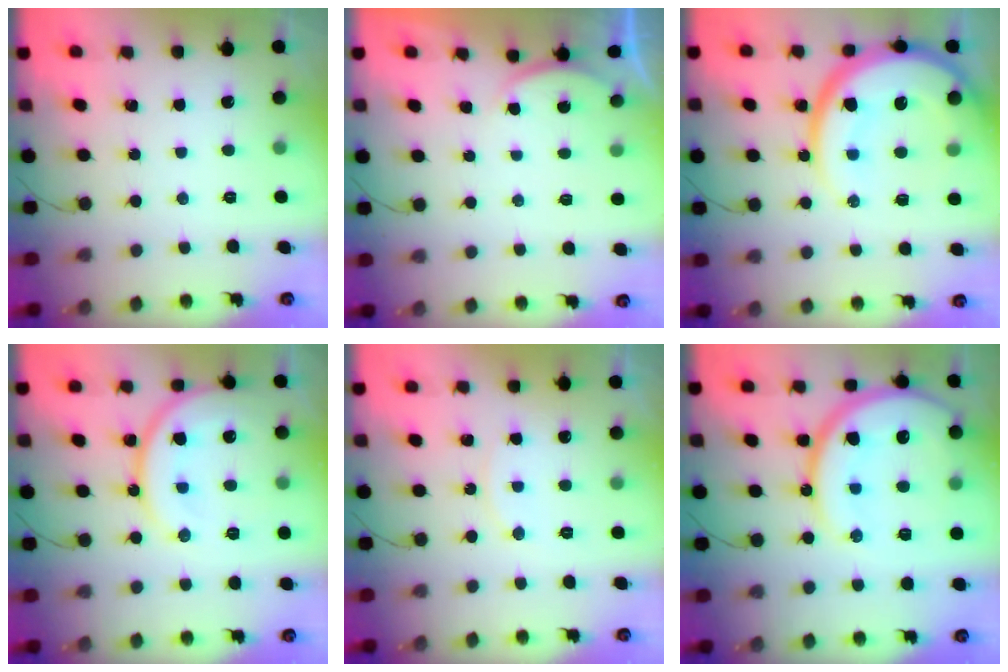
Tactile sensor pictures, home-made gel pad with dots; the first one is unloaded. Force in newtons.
{"total": 2.8, "press": 2.7, "slide": 0.6}
{"total": 20.9, "press": 20.8, "slide": 1.8}
{"total": 15.4, "press": 15.3, "slide": 1.6}
{"total": 5.2, "press": 5.2, "slide": 0.2}
{"total": 21.0, "press": 20.9, "slide": 2.2}